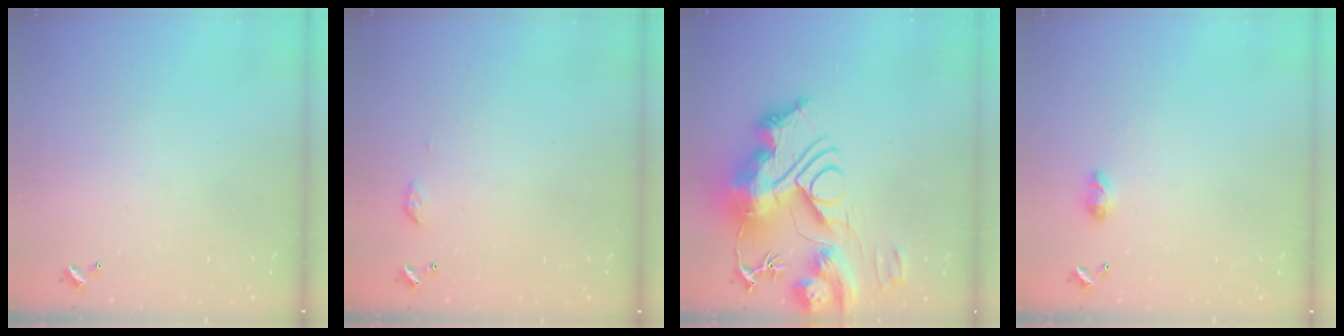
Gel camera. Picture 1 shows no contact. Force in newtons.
{"total": 4.6, "press": 4.5, "slide": 0.6}
{"total": 0.5, "press": 0.5, "slide": 0.0}
{"total": 4.9, "press": 4.8, "slide": 0.7}